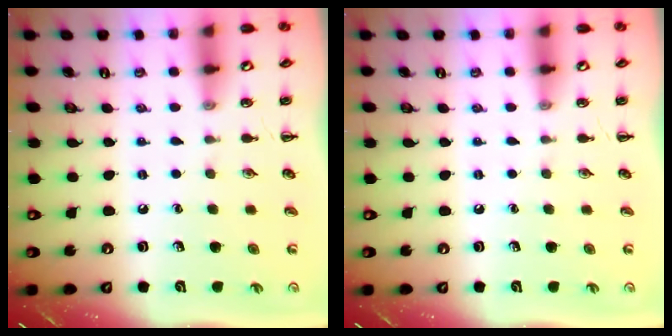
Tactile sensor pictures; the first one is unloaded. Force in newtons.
{"total": 0.0}